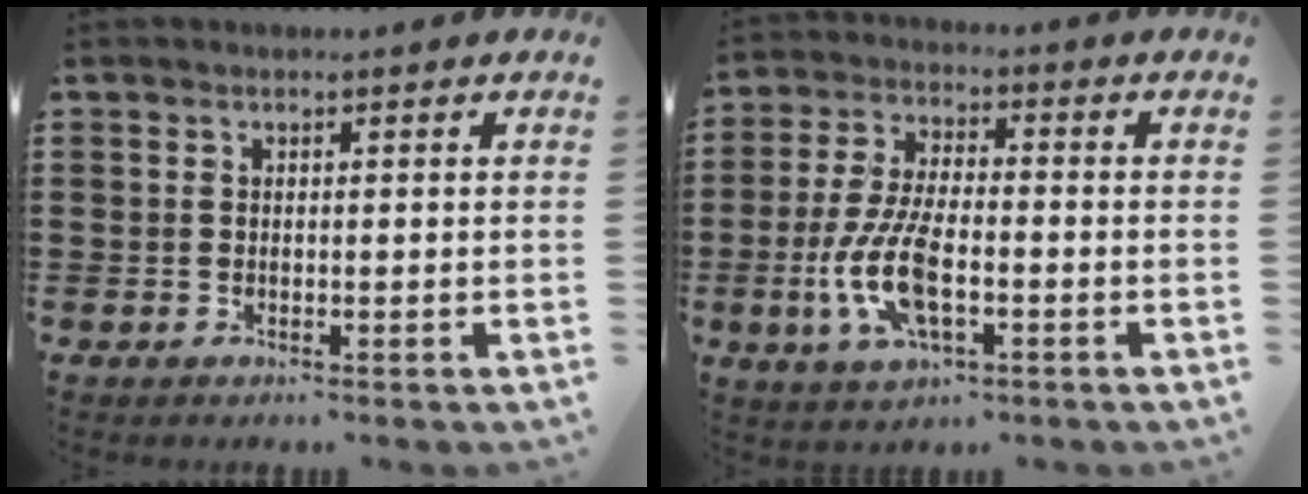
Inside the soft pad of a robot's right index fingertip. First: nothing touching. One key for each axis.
{"total": 10.2, "fx": -2.9, "fy": 4.1, "fz": 8.8, "tx": -0.208, "ty": -0.015, "tz": -0.057}